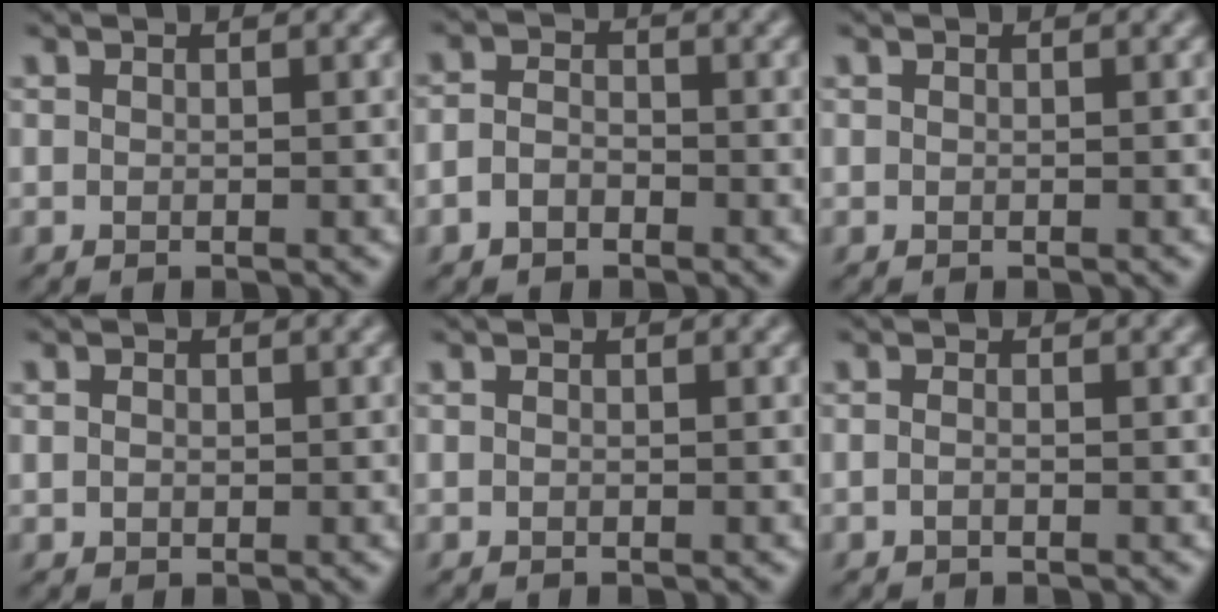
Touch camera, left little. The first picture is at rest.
{"total": 2.1, "force": [-1.2, 1.5, 0.9], "torque": [-0.020, 0.002, -0.027]}
{"total": 0.0}
{"total": 0.9, "force": [0.1, 0.8, 0.4], "torque": [-0.007, 0.003, 0.000]}
{"total": 0.0}
{"total": 0.7, "force": [-0.4, 0.2, 0.5], "torque": [-0.016, 0.001, -0.008]}